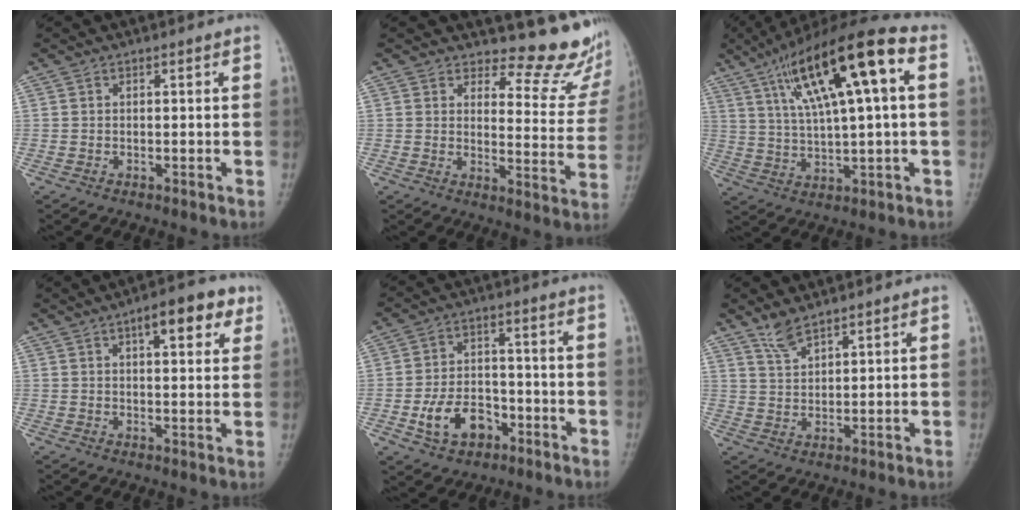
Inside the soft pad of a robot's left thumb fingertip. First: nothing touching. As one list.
[{"total": 11.3, "force": [10.5, 3.2, 2.6], "torque": [0.003, -0.115, 0.113]}, {"total": 19.4, "force": [6.0, 4.9, 17.8], "torque": [-0.301, 0.021, 0.100]}, {"total": 8.7, "force": [4.1, 3.3, 6.9], "torque": [-0.072, -0.005, 0.051]}, {"total": 9.5, "force": [-4.1, 6.4, 5.7], "torque": [-0.083, 0.032, -0.069]}, {"total": 3.9, "force": [3.3, 1.0, 1.9], "torque": [-0.035, -0.018, 0.069]}]